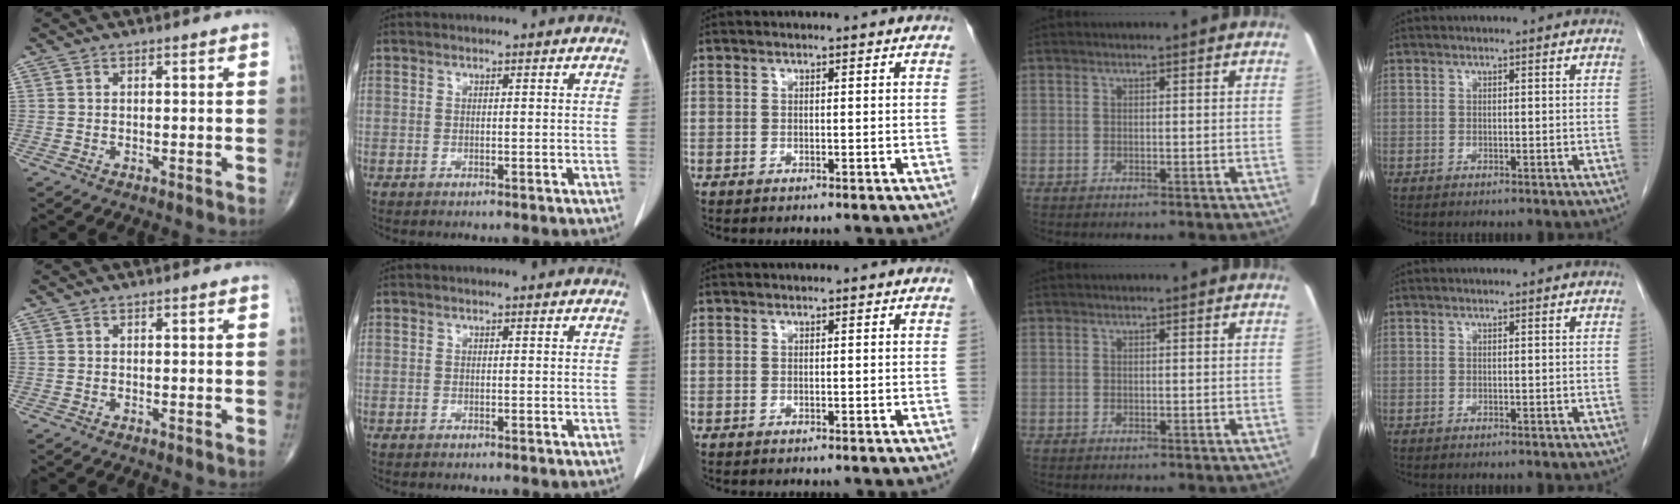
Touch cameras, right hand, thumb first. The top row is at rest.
{}